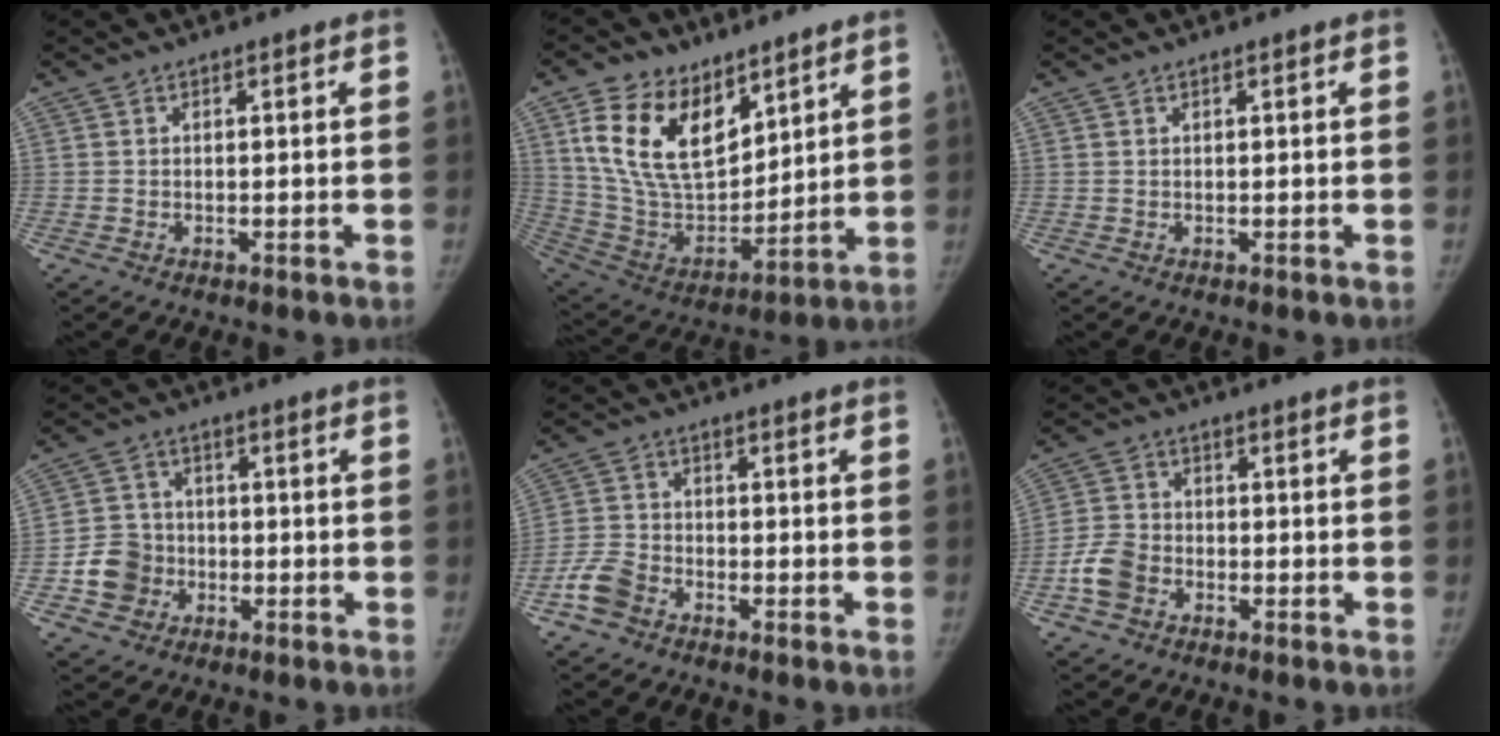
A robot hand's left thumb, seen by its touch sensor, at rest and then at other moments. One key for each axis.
{"total": 19.3, "fx": 9.9, "fy": 11.3, "fz": 12.1, "tx": -0.184, "ty": -0.046, "tz": 0.201}
{"total": 0.0}
{"total": 7.3, "fx": -2.4, "fy": 6.5, "fz": 2.1, "tx": -0.013, "ty": 0.021, "tz": -0.045}
{"total": 5.6, "fx": -3.6, "fy": 3.6, "fz": 2.3, "tx": -0.045, "ty": 0.016, "tz": -0.076}
{"total": 6.1, "fx": -2.8, "fy": 4.6, "fz": 3.0, "tx": -0.051, "ty": 0.017, "tz": -0.059}